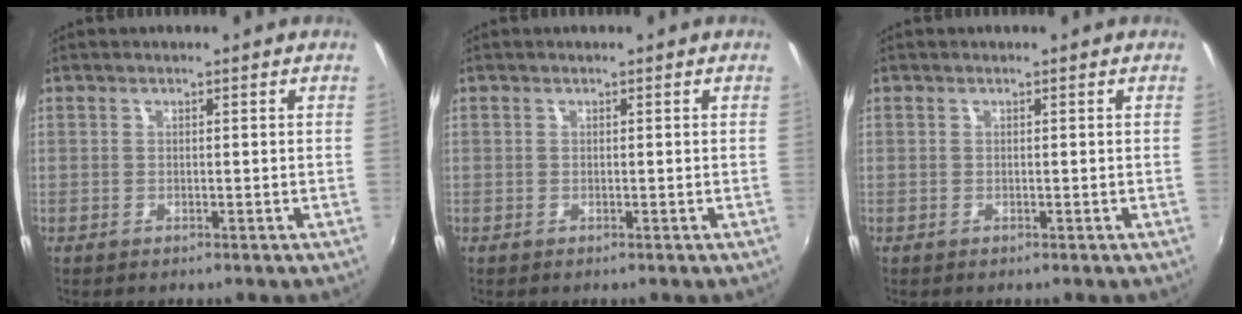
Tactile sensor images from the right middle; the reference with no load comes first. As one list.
[{"total": 0.0}, {"total": 0.0}]